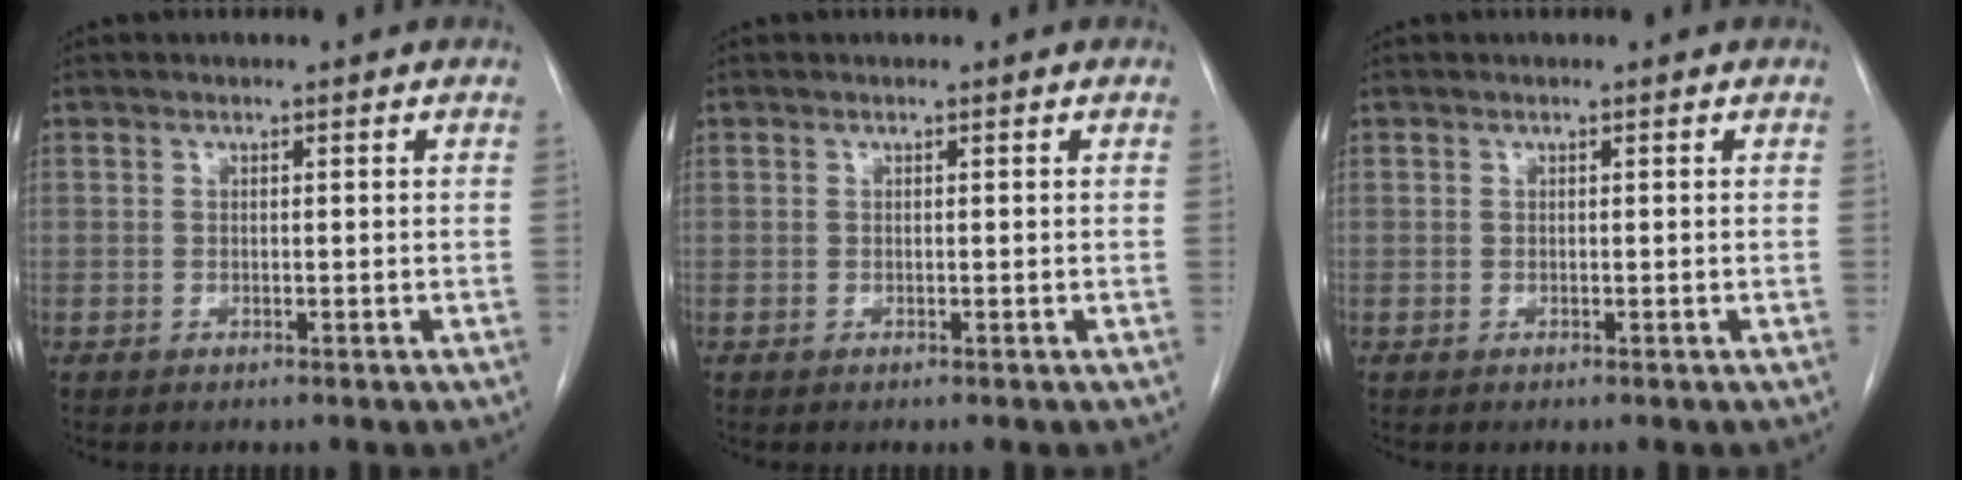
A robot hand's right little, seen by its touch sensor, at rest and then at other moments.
{"total": 0.0}
{"total": 0.0}